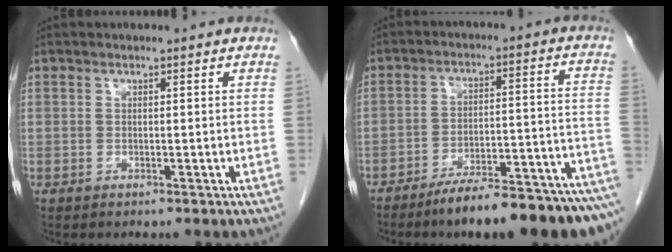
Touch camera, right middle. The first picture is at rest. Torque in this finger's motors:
{"motor_torque": [1.09, -1.05, 0.27, 0.06]}